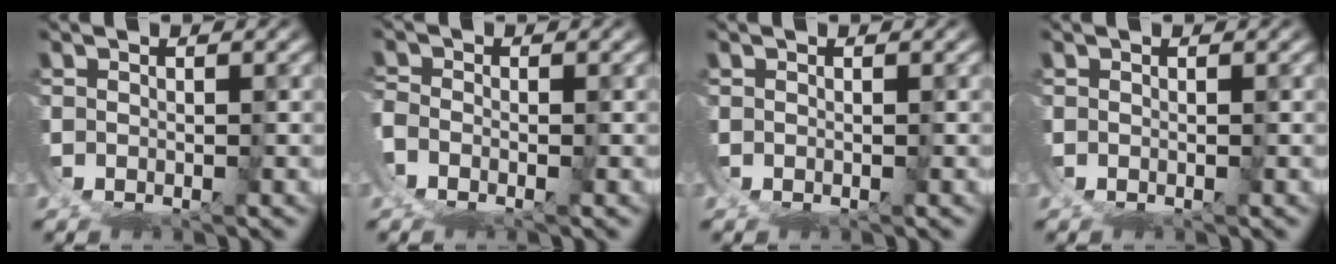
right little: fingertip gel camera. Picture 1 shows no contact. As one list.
[{"total": 1.3, "force": [-1.0, 0.5, 0.8], "torque": [-0.012, -0.008, -0.017]}, {"total": 0.0}, {"total": 0.0}]